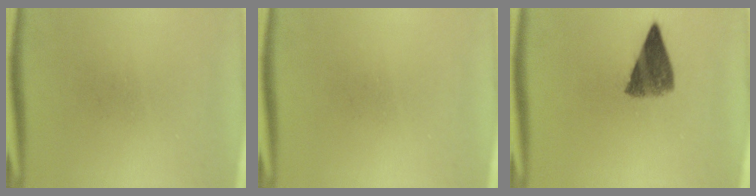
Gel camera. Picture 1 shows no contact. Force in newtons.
{"total": 0.0}
{"total": 6.7}